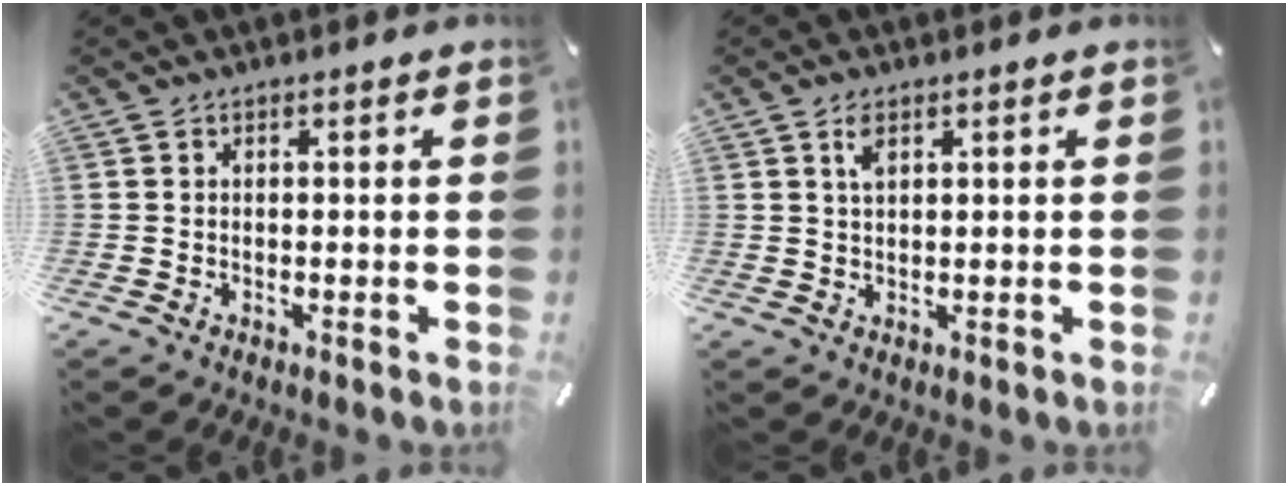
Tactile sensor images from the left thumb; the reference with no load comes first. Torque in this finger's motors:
{"motor_torque": [-0.05, -0.06, 0.46, -0.26, 0.05]}